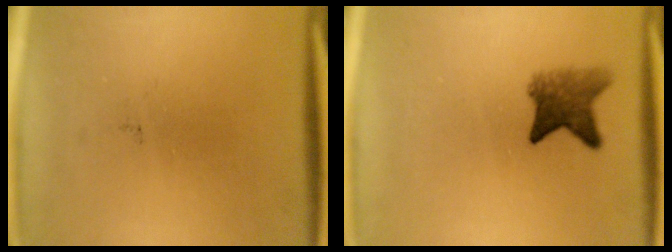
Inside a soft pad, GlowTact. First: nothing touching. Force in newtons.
{"total": 4.5}